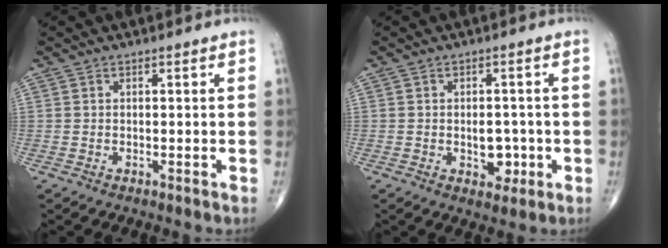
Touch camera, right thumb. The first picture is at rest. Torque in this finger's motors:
{"motor_torque": [1.28, 1.11, 0.77, -0.52, 0.27]}